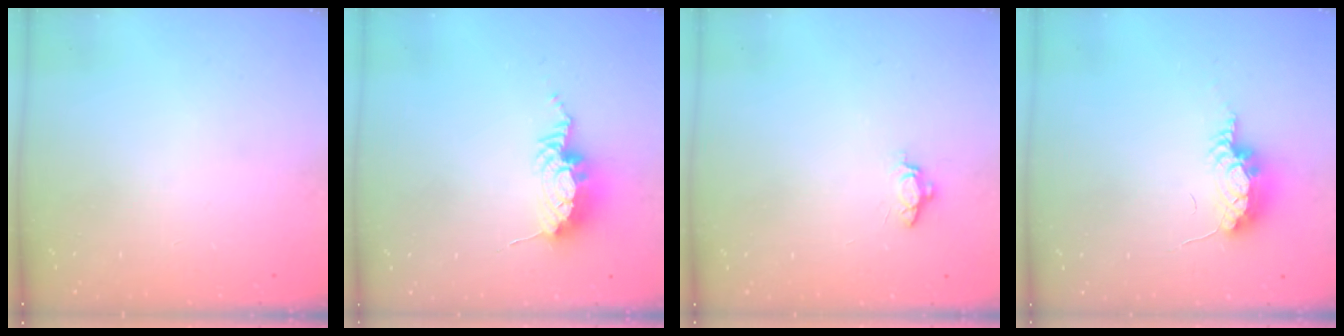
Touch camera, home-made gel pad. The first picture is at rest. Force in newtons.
{"total": 9.2, "press": 9.2, "slide": 1.0}
{"total": 4.8, "press": 4.7, "slide": 0.5}
{"total": 7.7, "press": 7.4, "slide": 1.8}